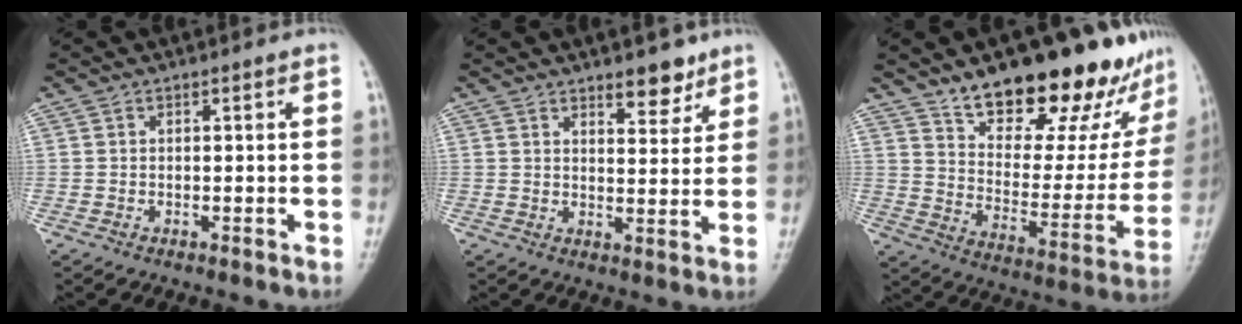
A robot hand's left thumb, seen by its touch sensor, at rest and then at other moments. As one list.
[{"total": 5.4, "force": [3.9, 2.3, 2.9], "torque": [-0.018, -0.028, 0.057]}, {"total": 23.2, "force": [17.1, 8.9, 13.0], "torque": [-0.131, -0.092, 0.252]}]